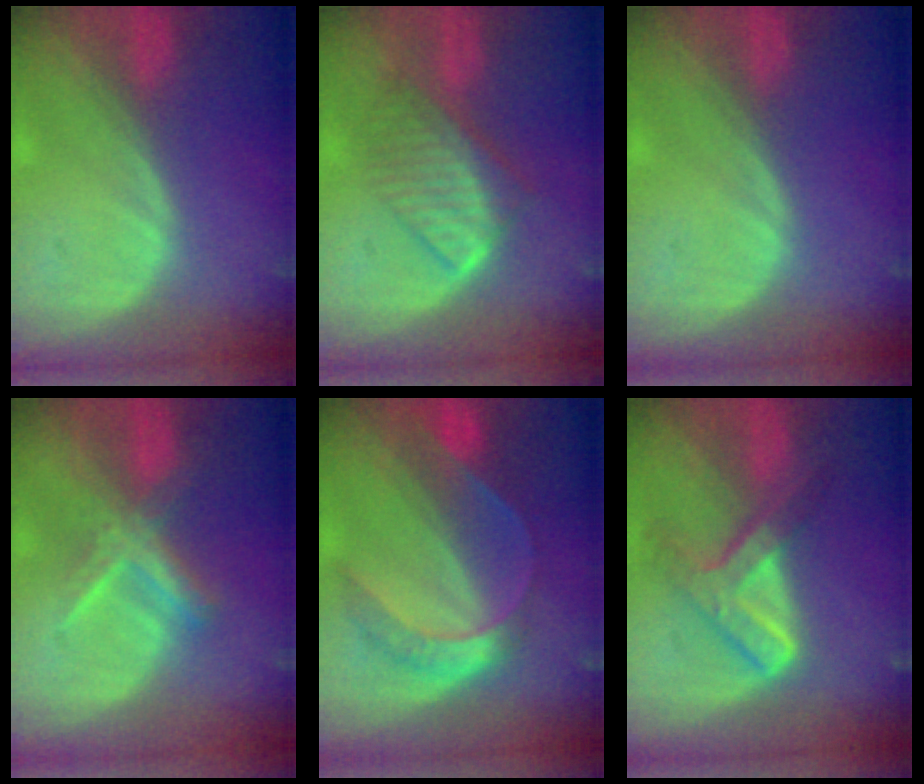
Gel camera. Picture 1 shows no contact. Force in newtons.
{"total": 6.6, "press": 6.3, "slide": 1.9}
{"total": 0.0}
{"total": 5.5, "press": 5.4, "slide": 0.5}
{"total": 7.5, "press": 6.3, "slide": 4.1}
{"total": 7.3, "press": 6.2, "slide": 3.8}